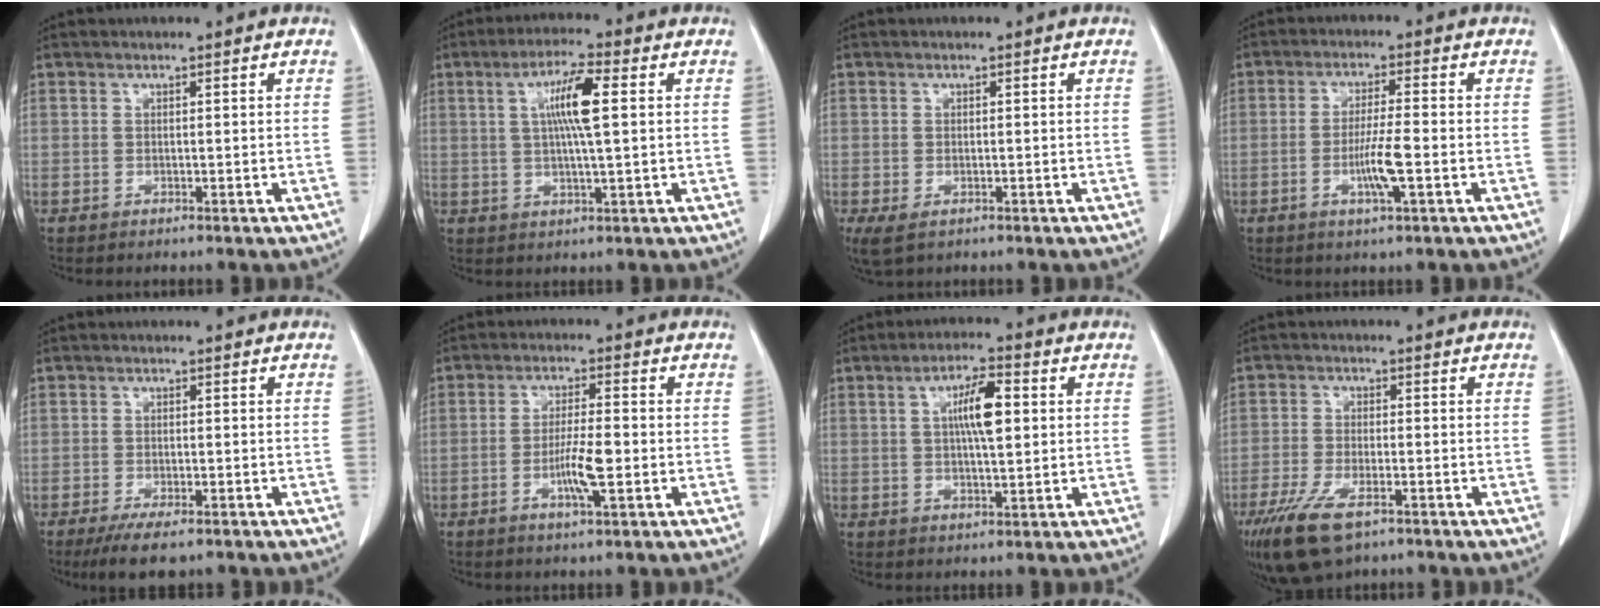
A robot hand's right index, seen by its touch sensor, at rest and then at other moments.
{"total": 7.6, "force": [1.6, 0.4, 7.4], "torque": [-0.138, 0.005, 0.028]}
{"total": 3.3, "force": [-1.6, 1.7, 2.3], "torque": [-0.054, -0.011, -0.017]}
{"total": 5.8, "force": [-1.7, 0.0, 5.6], "torque": [-0.105, -0.008, -0.033]}
{"total": 5.1, "force": [-3.6, 1.6, 3.2], "torque": [-0.054, -0.008, -0.059]}
{"total": 6.1, "force": [-1.8, 0.6, 5.8], "torque": [-0.110, -0.006, -0.032]}
{"total": 7.0, "force": [1.4, 1.5, 6.7], "torque": [-0.120, 0.009, 0.023]}
{"total": 9.3, "force": [-5.7, 3.3, 6.5], "torque": [-0.130, -0.019, -0.100]}